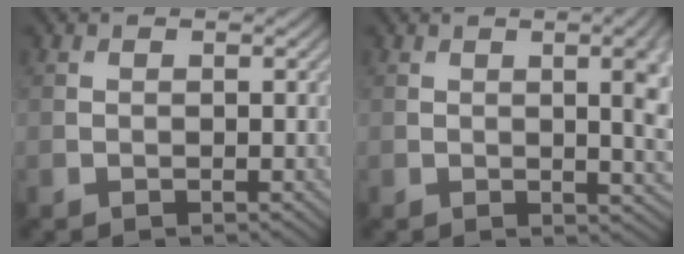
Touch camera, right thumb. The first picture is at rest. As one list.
[{"total": 7.7, "force": [0.8, 2.7, 7.2], "torque": [-0.075, 0.008, 0.010]}]